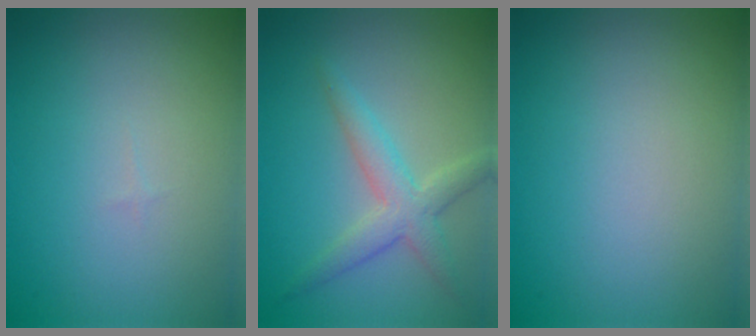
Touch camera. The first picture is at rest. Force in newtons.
{"total": 3.4, "press": 3.4, "slide": 0.0}
{"total": 0.0}